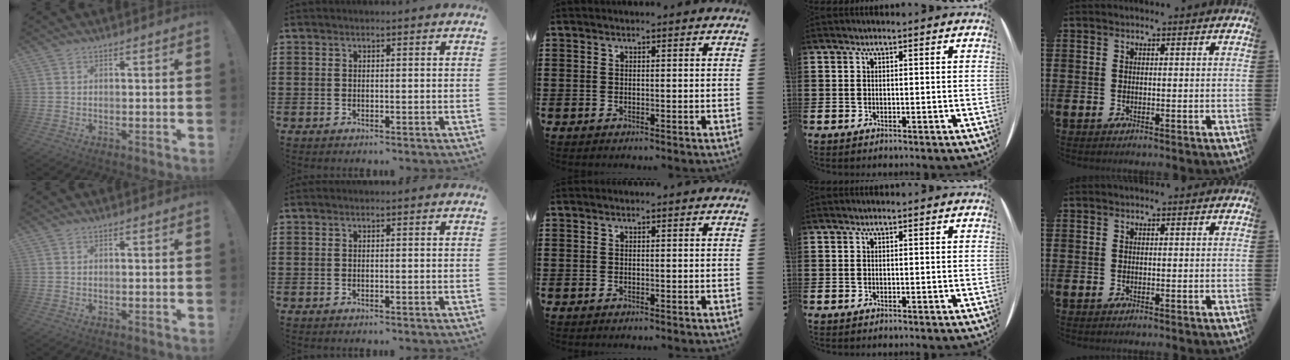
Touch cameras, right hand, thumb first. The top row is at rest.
{}